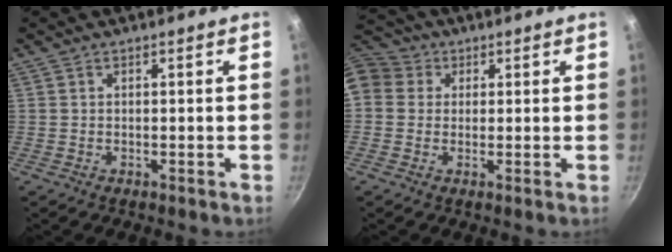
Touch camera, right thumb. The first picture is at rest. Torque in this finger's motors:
{"motor_torque": [1.95, 2.07, 1.53, 0.31, 0.47]}